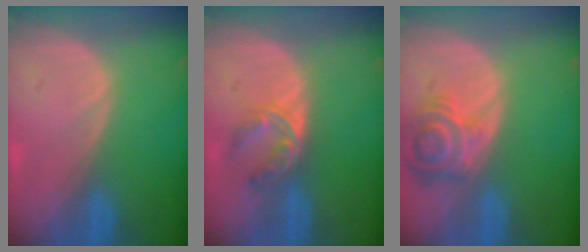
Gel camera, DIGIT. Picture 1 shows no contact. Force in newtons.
{"total": 5.7, "press": 4.5, "slide": 3.4}
{"total": 7.2, "press": 6.6, "slide": 2.8}